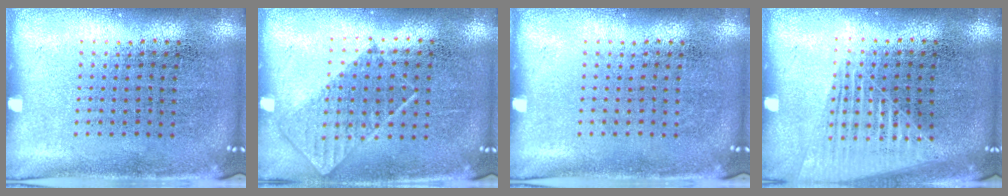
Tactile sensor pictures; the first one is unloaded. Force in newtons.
{"total": 0.7, "press": 0.6, "slide": 0.4}
{"total": 0.0}
{"total": 1.5, "press": 1.5, "slide": 0.4}